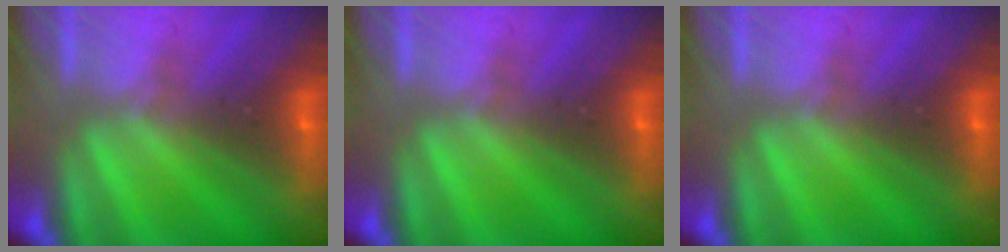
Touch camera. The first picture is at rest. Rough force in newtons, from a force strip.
{"total": 0.0}
{"total": 0.0}